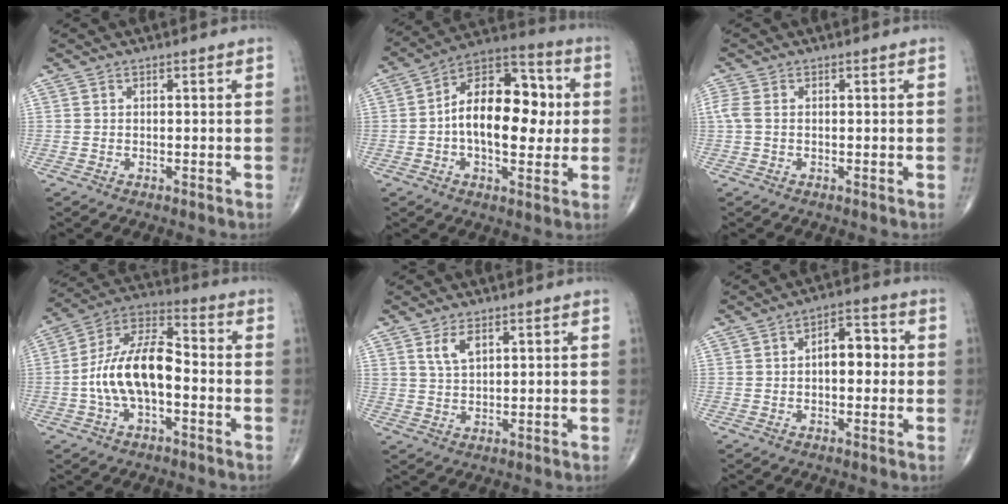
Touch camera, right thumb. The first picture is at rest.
{"total": 17.9, "force": [0.5, 9.8, 14.9], "torque": [-0.205, 0.032, -0.001]}
{"total": 2.2, "force": [0.0, 1.2, 1.8], "torque": [-0.055, 0.005, -0.001]}
{"total": 14.5, "force": [-2.4, 7.0, 12.5], "torque": [-0.237, 0.045, -0.051]}
{"total": 3.9, "force": [2.1, 1.9, 2.7], "torque": [-0.046, -0.009, 0.044]}
{"total": 6.8, "force": [0.3, 3.9, 5.6], "torque": [-0.058, 0.020, -0.005]}